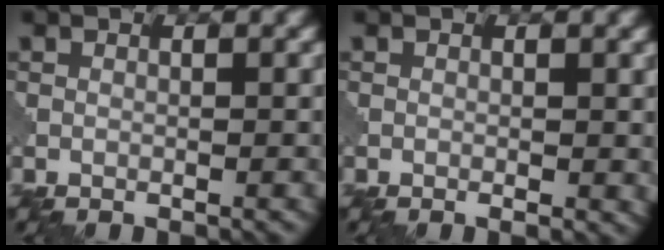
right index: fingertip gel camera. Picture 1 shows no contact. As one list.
[{"total": 0.9, "force": [0.0, 0.4, 0.8], "torque": [-0.011, -0.003, -0.001]}]